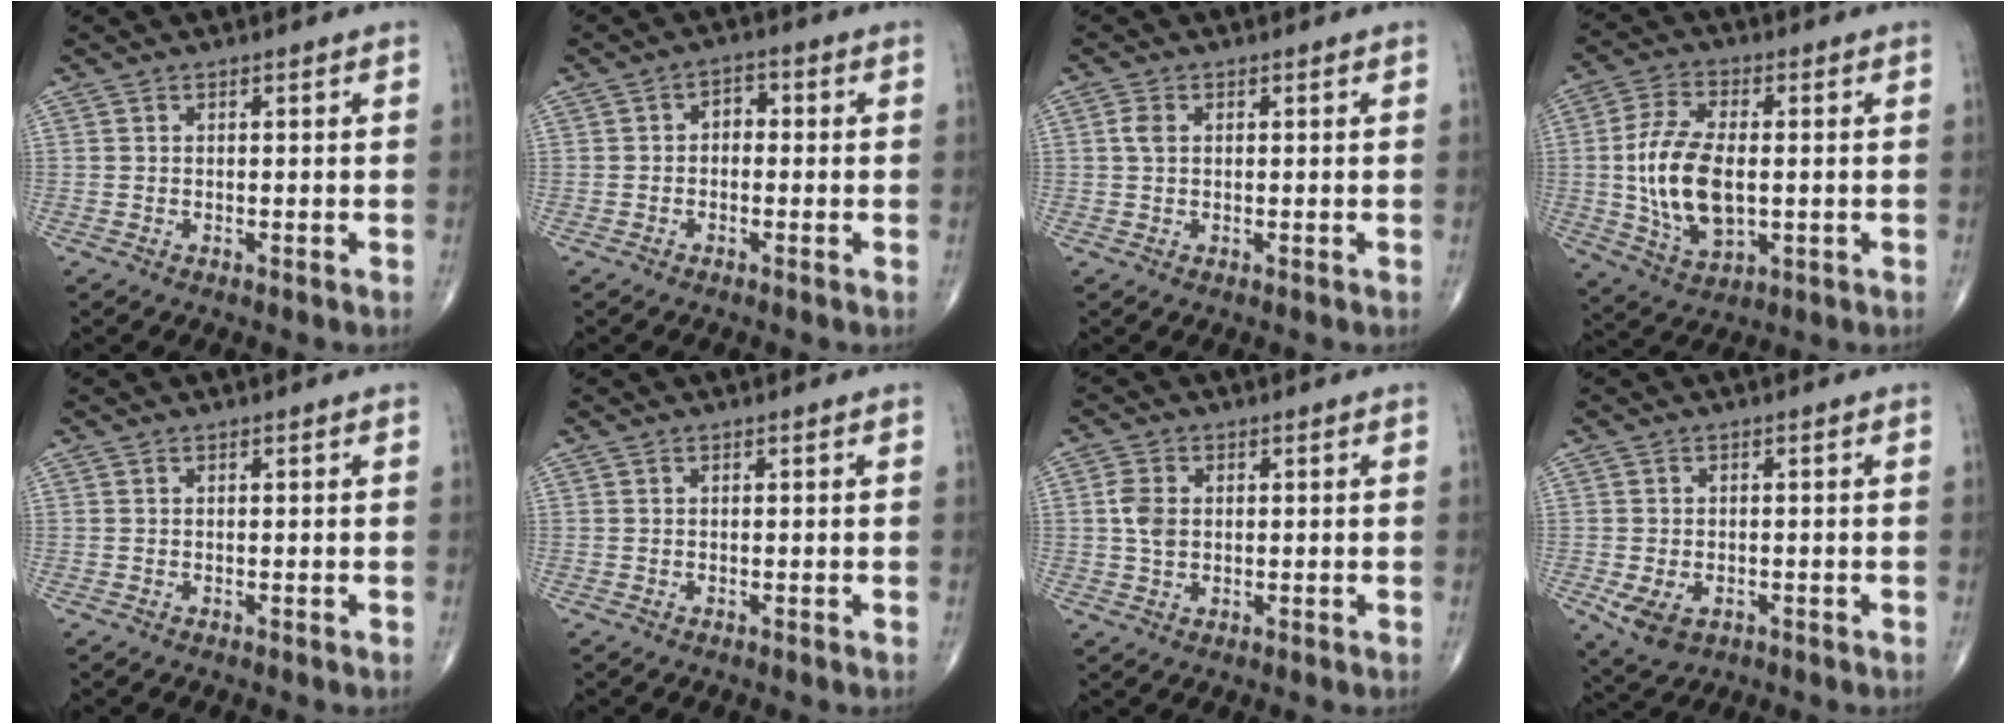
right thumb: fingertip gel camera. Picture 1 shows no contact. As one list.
[{"total": 2.9, "force": [-0.3, 2.1, 1.9], "torque": [-0.012, 0.013, -0.017]}, {"total": 1.9, "force": [0.4, 1.2, 1.4], "torque": [-0.031, 0.005, 0.006]}, {"total": 14.1, "force": [-0.5, 7.5, 11.9], "torque": [-0.231, -0.002, -0.004]}, {"total": 0.0}, {"total": 0.0}, {"total": 4.1, "force": [0.4, 3.0, 2.8], "torque": [-0.051, 0.001, 0.004]}, {"total": 5.6, "force": [-1.9, 3.7, 3.7], "torque": [-0.068, 0.000, -0.023]}]